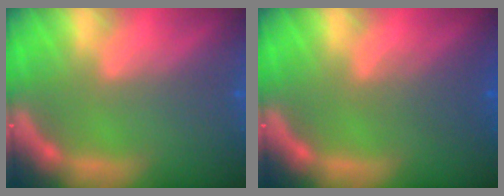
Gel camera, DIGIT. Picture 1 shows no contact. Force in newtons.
{"total": 2.5}